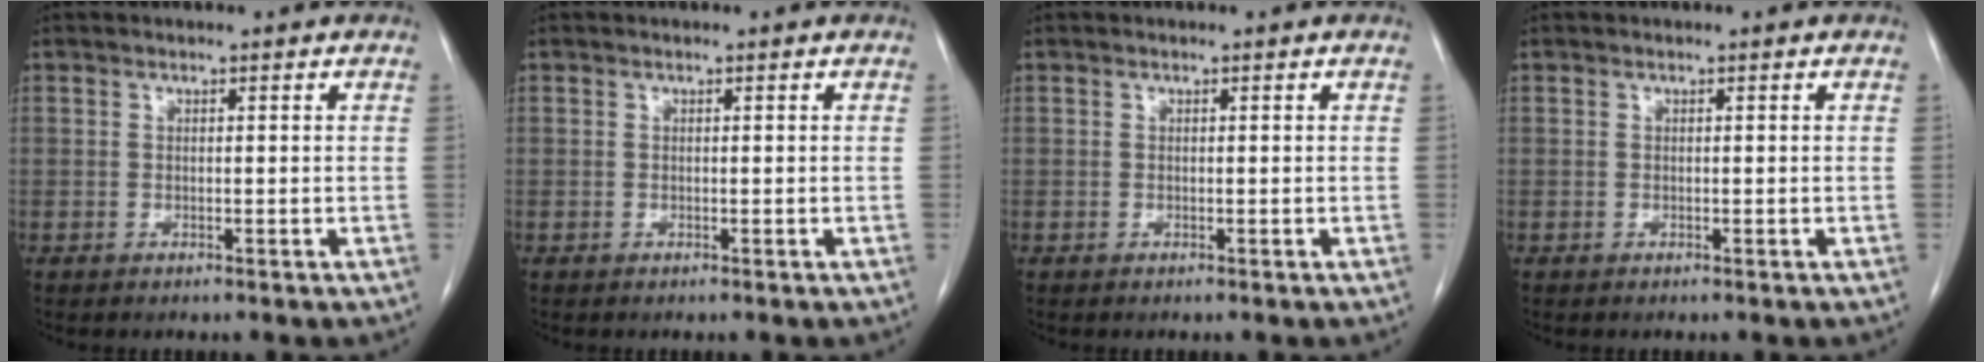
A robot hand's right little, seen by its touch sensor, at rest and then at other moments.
{"total": 0.0}
{"total": 0.0}
{"total": 0.0}